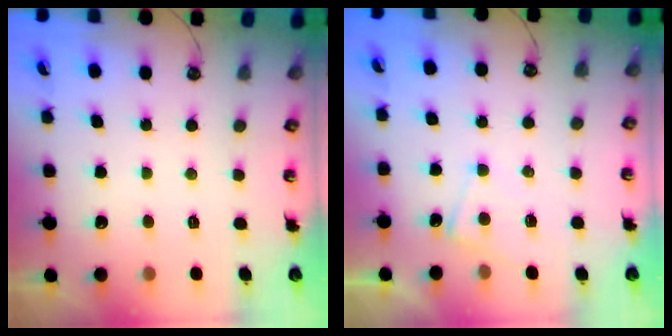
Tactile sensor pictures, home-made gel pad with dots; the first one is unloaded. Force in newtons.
{"total": 2.6, "press": 2.6, "slide": 0.3}